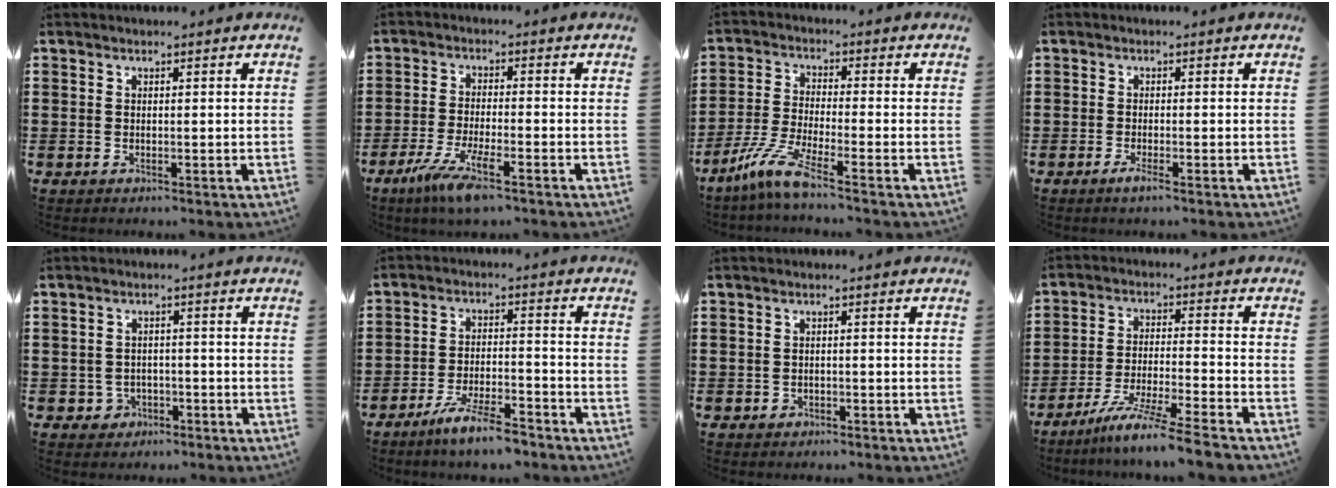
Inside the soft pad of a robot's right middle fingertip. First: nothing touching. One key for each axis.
{"total": 6.8, "fx": -4.3, "fy": 0.8, "fz": 5.2, "tx": -0.115, "ty": -0.018, "tz": -0.083}
{"total": 7.1, "fx": -4.9, "fy": 0.4, "fz": 5.2, "tx": -0.124, "ty": -0.021, "tz": -0.099}
{"total": 1.5, "fx": -0.8, "fy": 0.1, "fz": 1.2, "tx": -0.029, "ty": -0.006, "tz": -0.017}
{"total": 1.5, "fx": -1.0, "fy": 1.0, "fz": 0.2, "tx": -0.009, "ty": 0.000, "tz": -0.024}
{"total": 6.8, "fx": -5.7, "fy": 0.6, "fz": 3.7, "tx": -0.078, "ty": -0.003, "tz": -0.109}
{"total": 1.0, "fx": -0.7, "fy": 0.7, "fz": 0.2, "tx": -0.006, "ty": 0.000, "tz": -0.016}
{"total": 7.9, "fx": -6.8, "fy": -0.9, "fz": 3.9, "tx": -0.078, "ty": -0.016, "tz": -0.133}